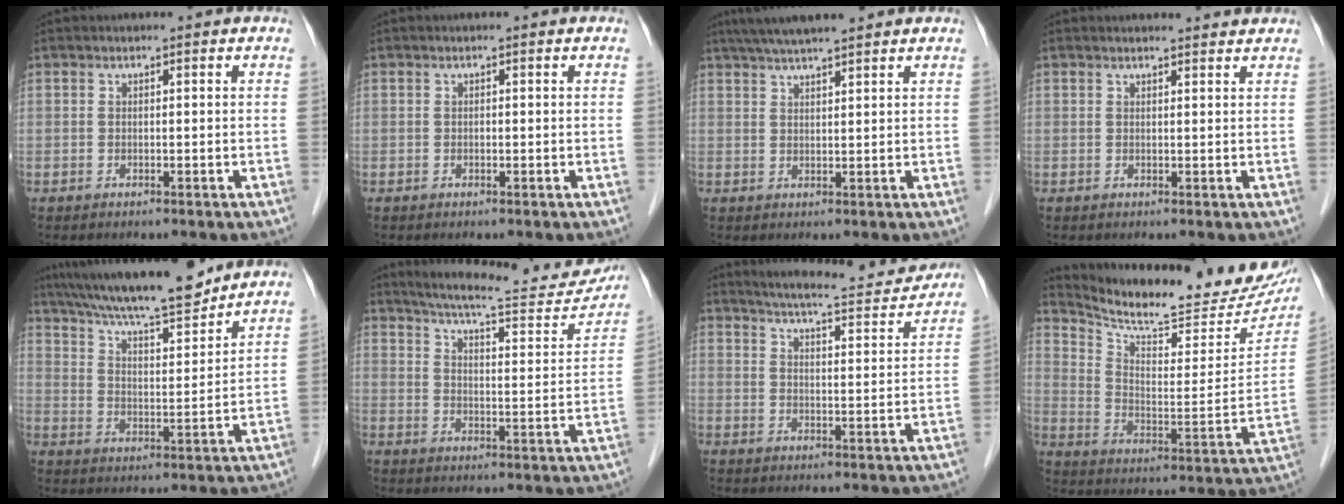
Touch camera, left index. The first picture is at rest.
{"total": 1.2, "force": [-1.2, 0.0, -0.1], "torque": [0.004, -0.005, -0.021]}
{"total": 7.2, "force": [5.9, 0.0, 4.2], "torque": [-0.064, 0.026, 0.086]}
{"total": 2.9, "force": [2.8, 0.4, 0.4], "torque": [-0.008, 0.002, 0.021]}
{"total": 16.1, "force": [14.1, 1.6, 7.6], "torque": [-0.131, 0.004, 0.224]}
{"total": 16.8, "force": [15.6, 2.2, 5.8], "torque": [-0.083, -0.031, 0.200]}
{"total": 12.0, "force": [11.3, 0.8, 3.8], "torque": [-0.060, -0.010, 0.144]}
{"total": 20.1, "force": [18.5, 3.2, 6.9], "torque": [-0.114, -0.074, 0.253]}